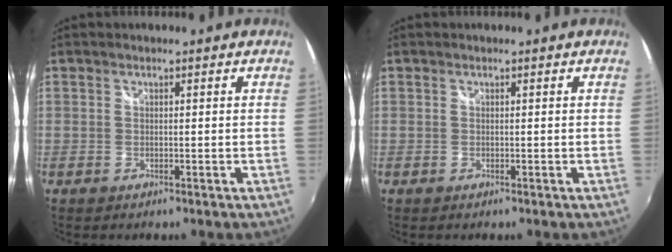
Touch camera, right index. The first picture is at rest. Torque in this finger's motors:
{"motor_torque": [0.02, 0.02, 0.00, 0.00]}